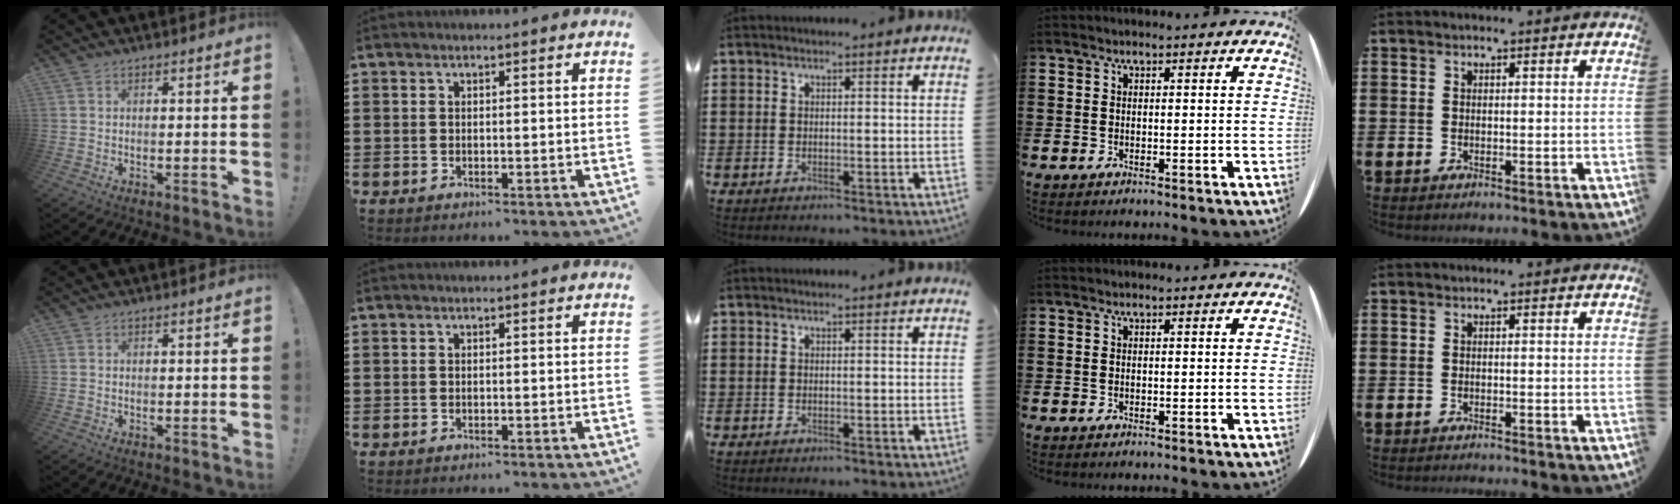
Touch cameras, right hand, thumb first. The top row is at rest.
{"little": {"total": 0.8, "force": [-0.8, -0.2, 0.0], "torque": [0.000, -0.001, -0.016]}}